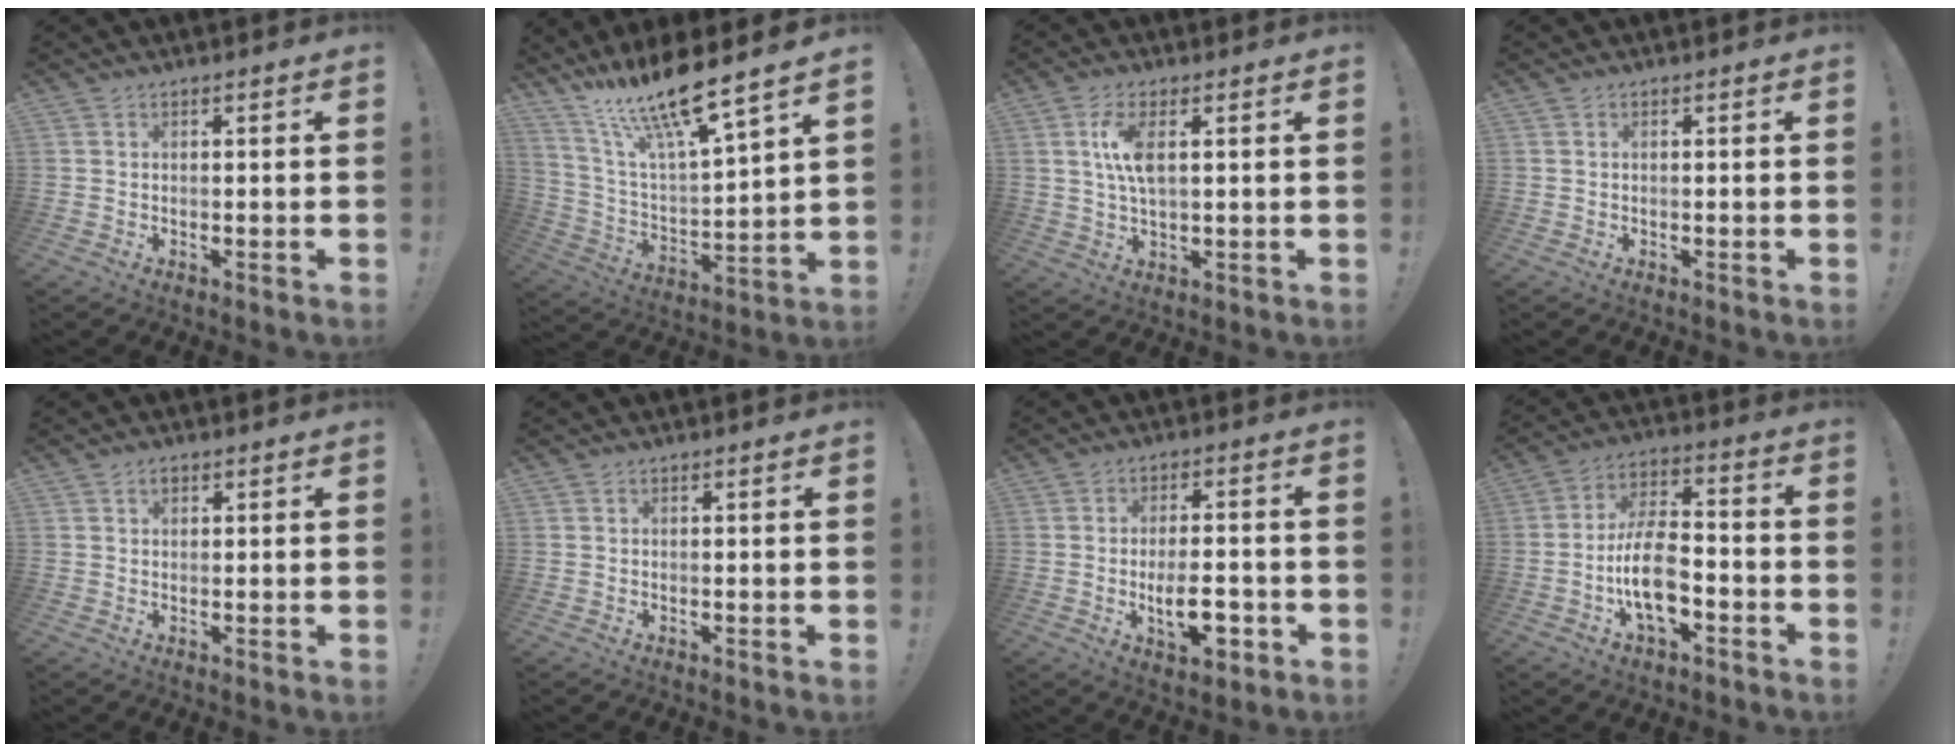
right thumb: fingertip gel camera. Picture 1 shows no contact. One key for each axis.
{"total": 15.9, "fx": 12.9, "fy": 1.3, "fz": 9.1, "tx": -0.171, "ty": -0.103, "tz": 0.214}
{"total": 7.9, "fx": 1.9, "fy": 2.9, "fz": 7.1, "tx": -0.136, "ty": -0.008, "tz": 0.027}
{"total": 0.0}
{"total": 1.5, "fx": 0.8, "fy": 0.9, "fz": 0.8, "tx": -0.012, "ty": 0.003, "tz": 0.014}
{"total": 0.0}
{"total": 10.0, "fx": -2.8, "fy": 4.1, "fz": 8.7, "tx": -0.135, "ty": 0.003, "tz": -0.048}
{"total": 14.3, "fx": -4.2, "fy": 7.8, "fz": 11.1, "tx": -0.208, "ty": 0.023, "tz": -0.073}